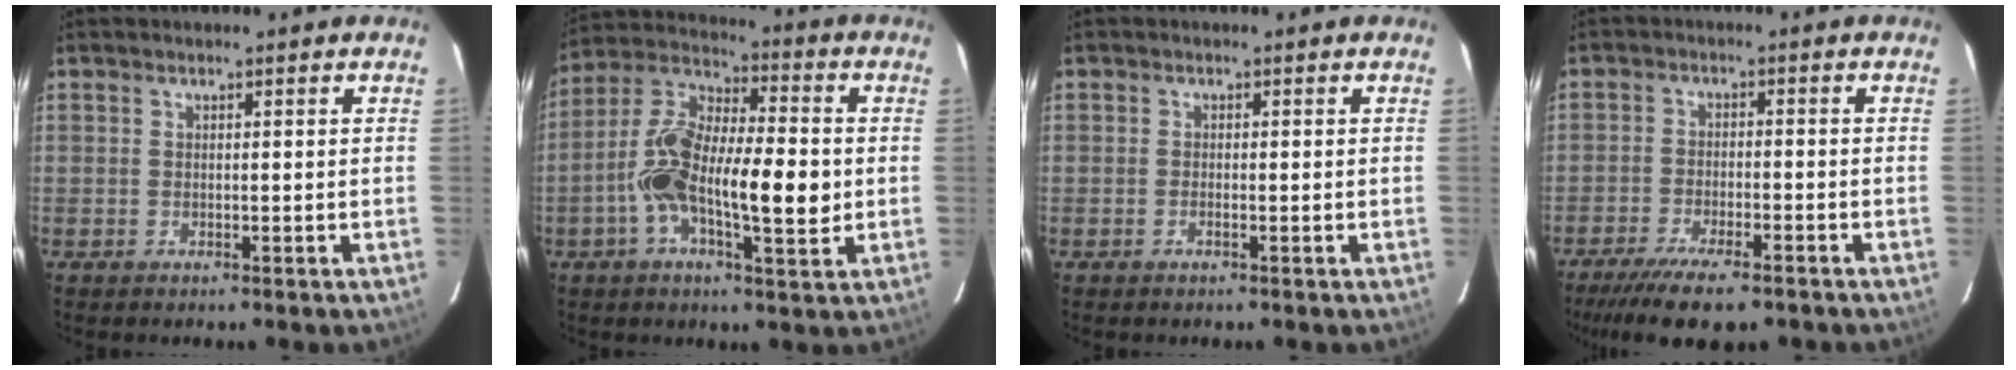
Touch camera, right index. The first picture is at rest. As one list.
[{"total": 16.0, "force": [-2.2, 4.8, 15.1], "torque": [-0.287, 0.019, -0.044]}, {"total": 0.6, "force": [-0.3, 0.1, 0.5], "torque": [-0.011, 0.000, -0.005]}, {"total": 9.8, "force": [-7.5, 2.2, 5.9], "torque": [-0.093, -0.017, -0.121]}]